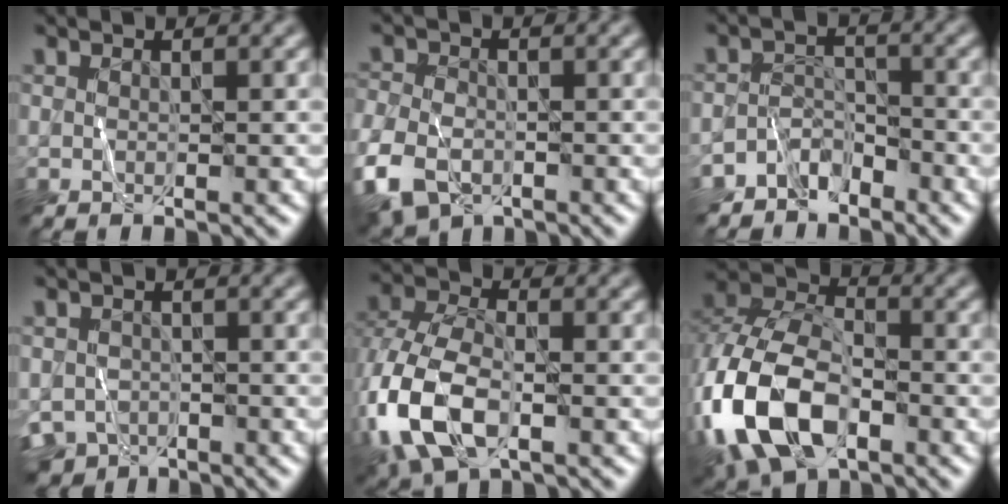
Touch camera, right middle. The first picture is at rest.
{"total": 7.2, "force": [-3.9, 4.4, 4.1], "torque": [-0.102, -0.018, -0.086]}
{"total": 3.2, "force": [-2.6, 1.8, 0.4], "torque": [0.005, 0.005, -0.054]}
{"total": 4.8, "force": [-3.1, 3.1, 1.7], "torque": [-0.031, -0.017, -0.059]}
{"total": 10.1, "force": [-2.9, 6.2, 7.4], "torque": [-0.187, -0.010, -0.065]}
{"total": 13.8, "force": [-5.0, 8.4, 9.8], "torque": [-0.228, -0.016, -0.104]}